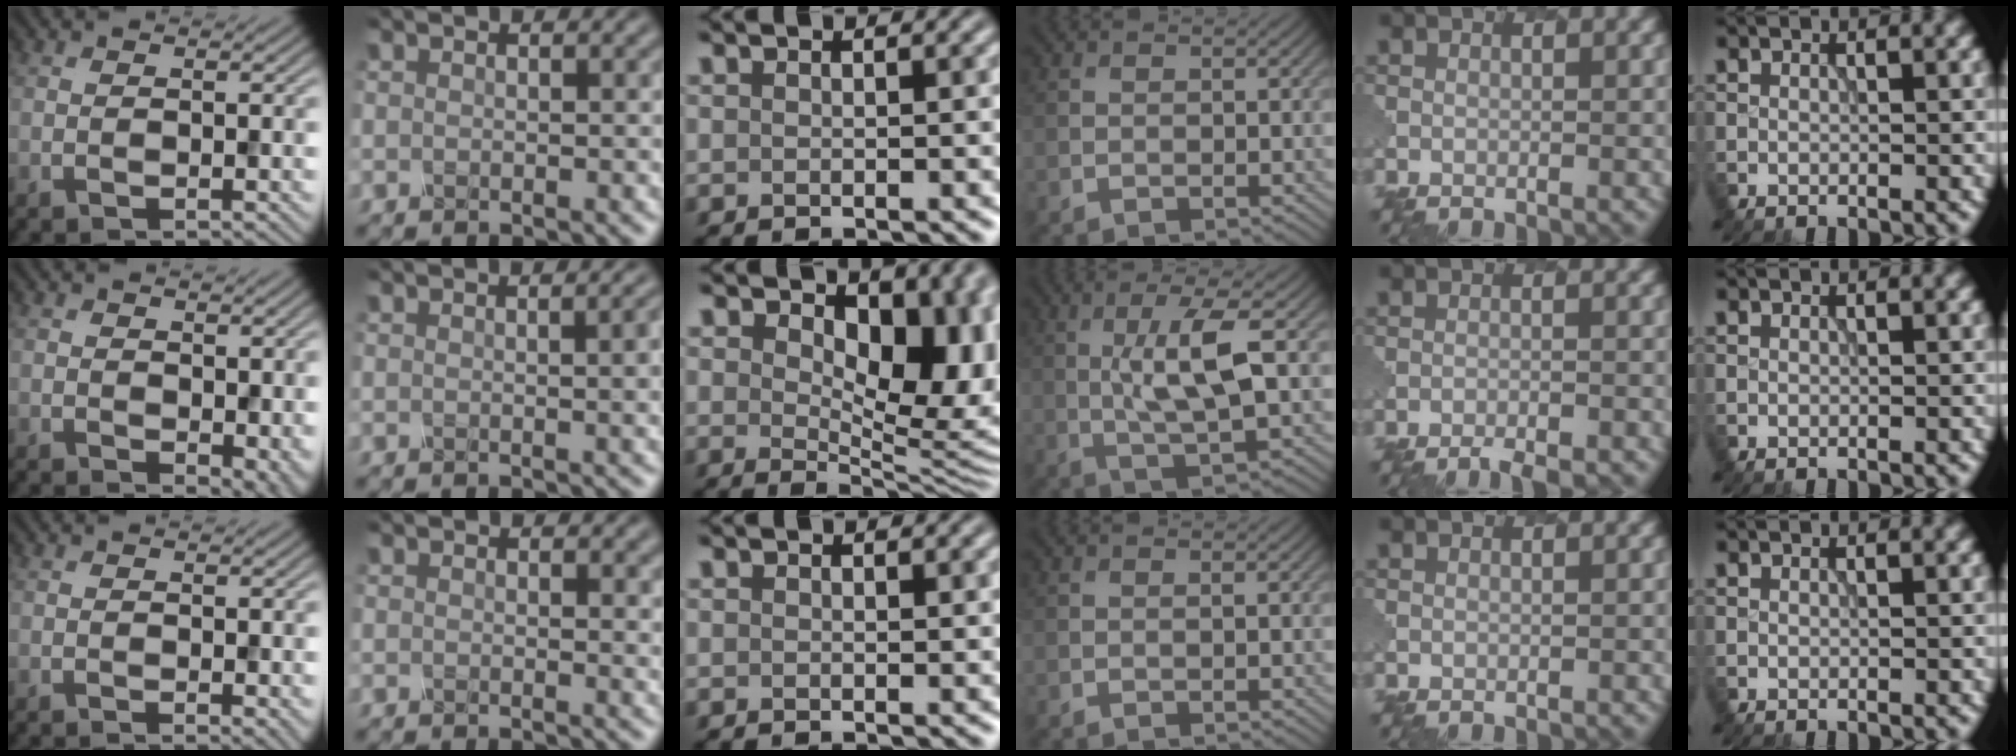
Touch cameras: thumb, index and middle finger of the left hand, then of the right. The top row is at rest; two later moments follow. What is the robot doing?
{"motion": "unscrew", "object": "spray bottle"}